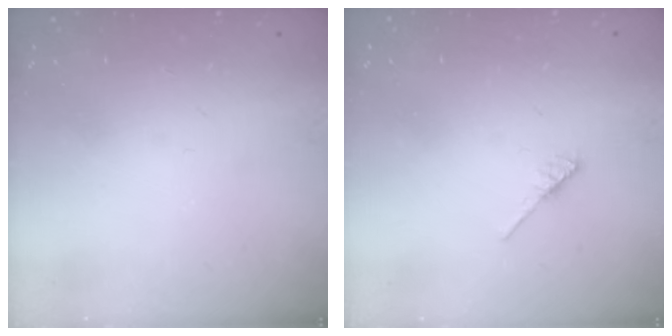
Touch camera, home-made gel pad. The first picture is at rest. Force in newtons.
{"total": 3.7, "press": 3.7, "slide": 0.3}